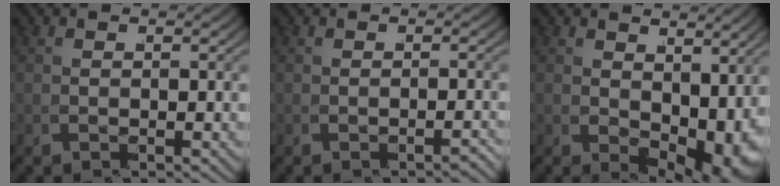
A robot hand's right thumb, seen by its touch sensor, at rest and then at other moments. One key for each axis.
{"total": 1.1, "fx": -1.0, "fy": -0.4, "fz": 0.0, "tx": -0.015, "ty": -0.006, "tz": -0.013}
{"total": 4.4, "fx": 0.4, "fy": 2.2, "fz": 3.8, "tx": -0.068, "ty": -0.019, "tz": 0.023}